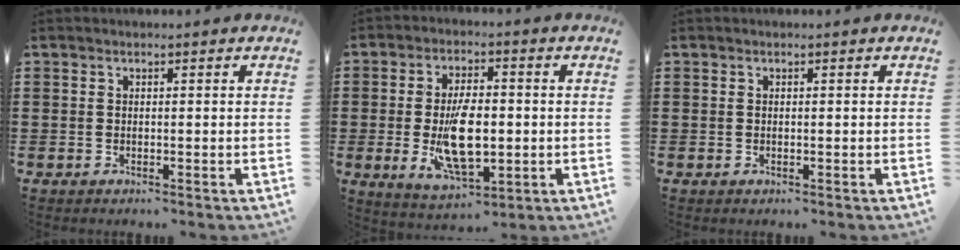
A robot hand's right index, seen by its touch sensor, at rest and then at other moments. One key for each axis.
{"total": 9.9, "fx": -1.3, "fy": 4.7, "fz": 8.7, "tx": -0.172, "ty": -0.008, "tz": -0.025}
{"total": 0.0}